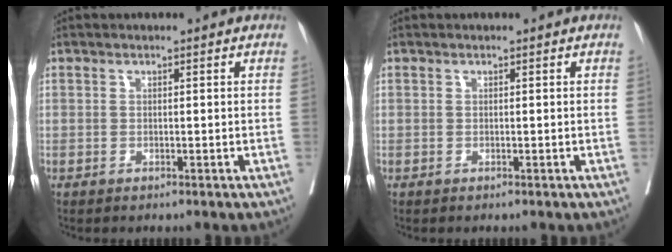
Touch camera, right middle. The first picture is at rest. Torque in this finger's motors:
{"motor_torque": [-0.20, -0.19, 0.02, 0.01]}